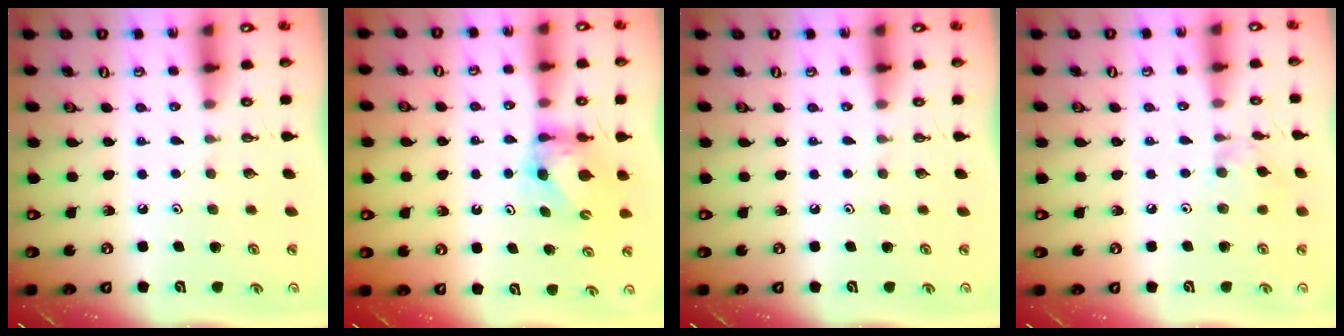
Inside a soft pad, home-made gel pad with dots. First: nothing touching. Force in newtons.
{"total": 6.8, "press": 6.8, "slide": 0.3}
{"total": 0.0}
{"total": 6.0, "press": 6.0, "slide": 0.7}